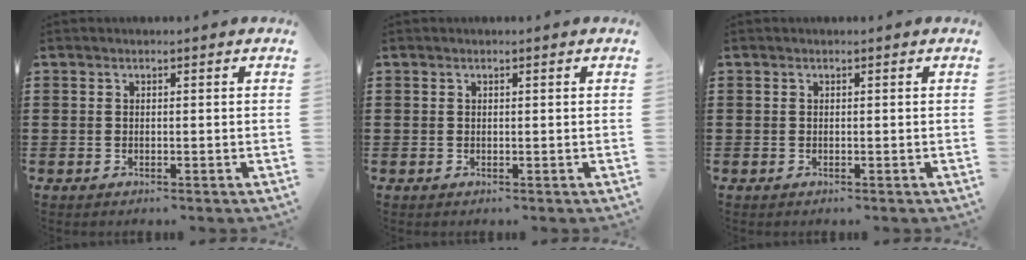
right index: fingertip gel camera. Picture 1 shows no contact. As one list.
[{"total": 0.0}, {"total": 0.0}]